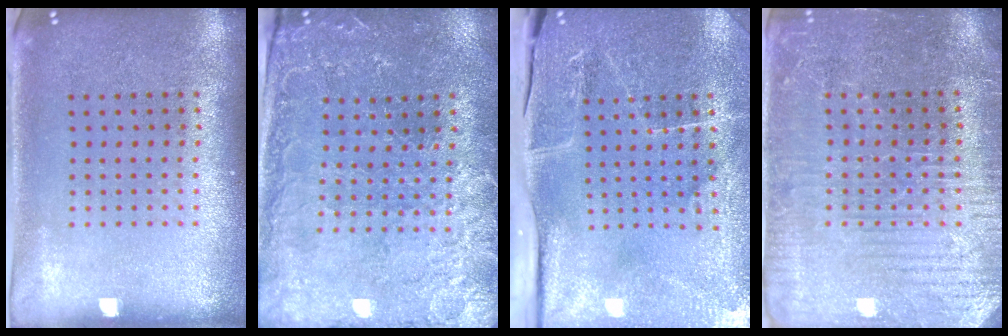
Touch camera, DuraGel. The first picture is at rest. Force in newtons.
{"total": 1.0, "press": 0.9, "slide": 0.3}
{"total": 4.1, "press": 3.8, "slide": 1.4}
{"total": 3.5, "press": 3.4, "slide": 0.9}